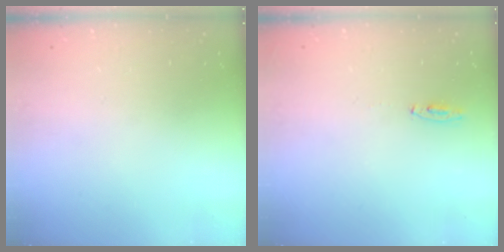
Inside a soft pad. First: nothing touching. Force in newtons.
{"total": 15.9, "press": 4.3, "slide": 15.3}